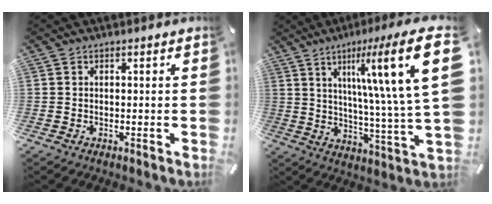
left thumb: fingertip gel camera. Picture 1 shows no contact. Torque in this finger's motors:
{"motor_torque": [2.48, 2.53, 1.59, -1.18, 0.23]}